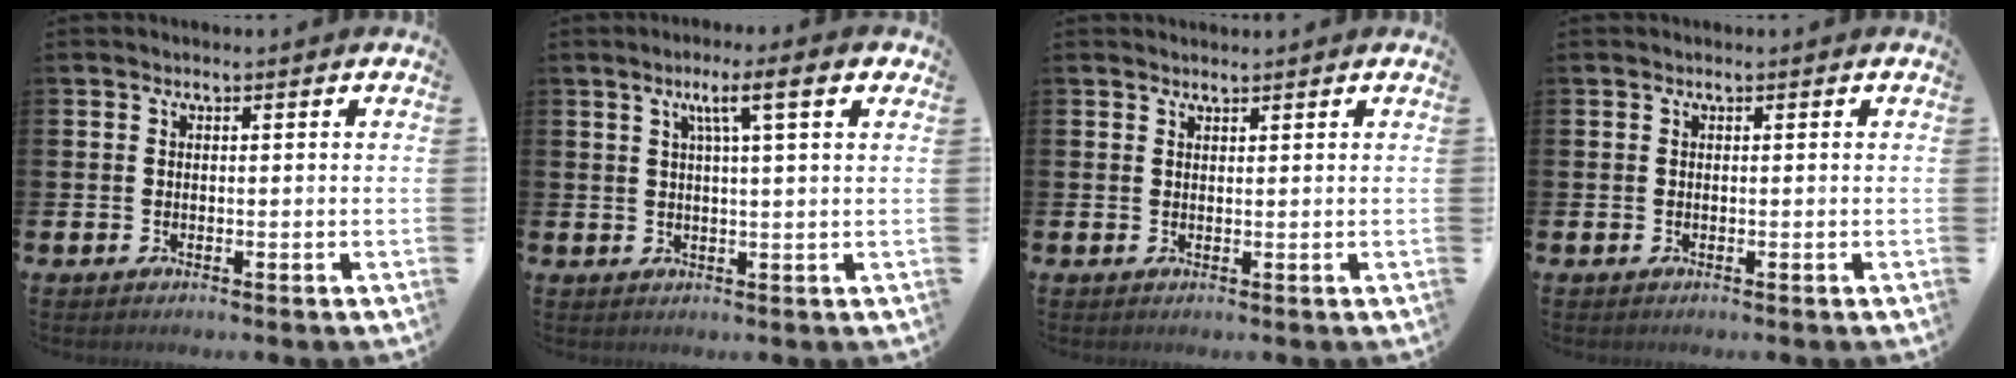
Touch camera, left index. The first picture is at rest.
{"total": 5.5, "force": [2.5, 0.9, 4.8], "torque": [-0.083, -0.002, 0.034]}
{"total": 1.0, "force": [1.0, 0.1, -0.1], "torque": [0.018, -0.005, 0.016]}
{"total": 0.0}